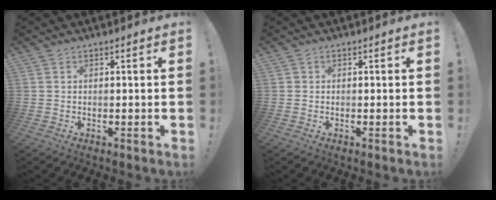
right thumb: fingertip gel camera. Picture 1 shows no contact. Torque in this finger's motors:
{"motor_torque": [0.01, -0.07, 0.15, -0.04, -0.04]}